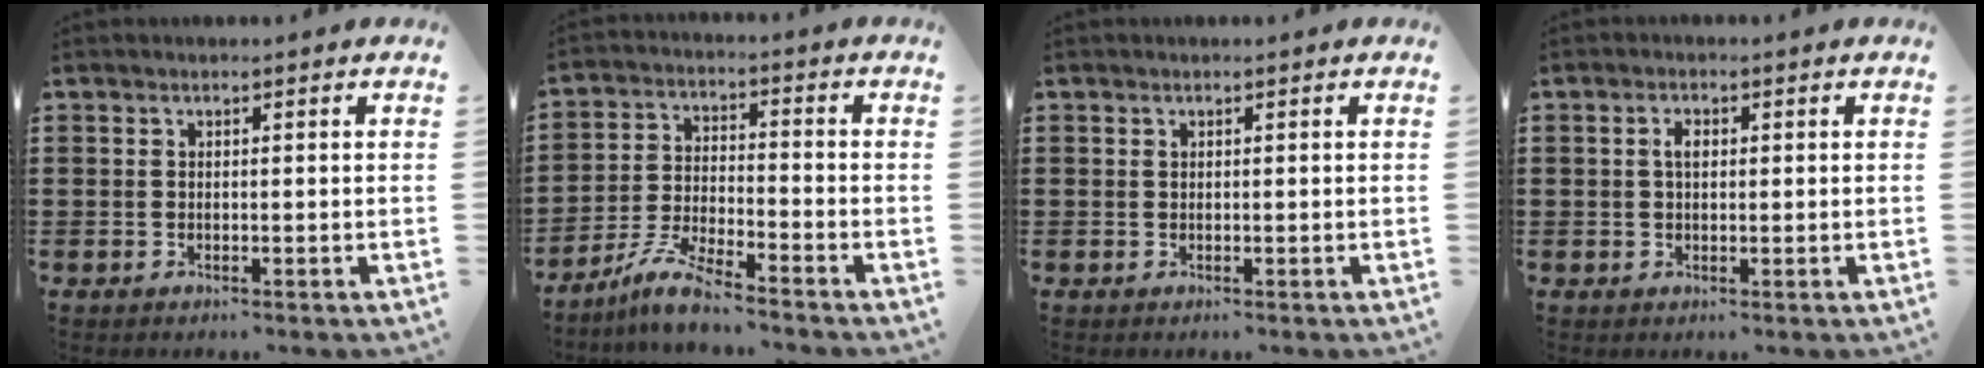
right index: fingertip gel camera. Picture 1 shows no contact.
{"total": 6.4, "force": [-5.6, 0.4, 3.0], "torque": [-0.077, -0.009, -0.113]}
{"total": 0.0}
{"total": 2.1, "force": [0.4, 1.1, 1.8], "torque": [-0.038, 0.008, 0.005]}